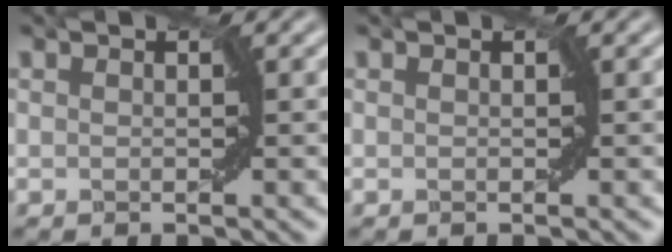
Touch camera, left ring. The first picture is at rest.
{"total": 0.0}